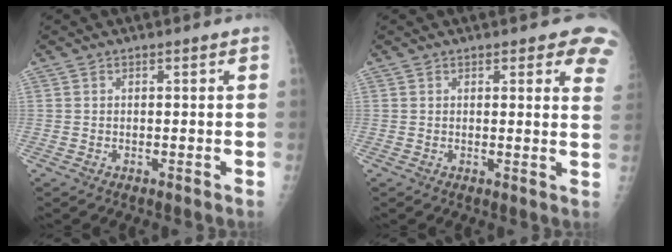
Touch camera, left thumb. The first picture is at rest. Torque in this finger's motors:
{"motor_torque": [0.10, 0.19, 0.01, -0.16, 0.04]}